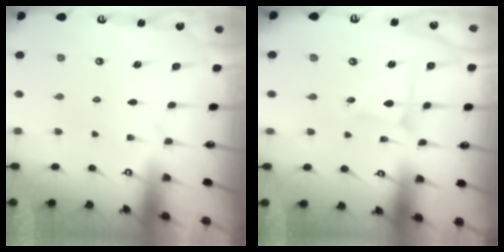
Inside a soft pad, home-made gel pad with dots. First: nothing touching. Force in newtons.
{"total": 4.6, "press": 4.6, "slide": 0.5}